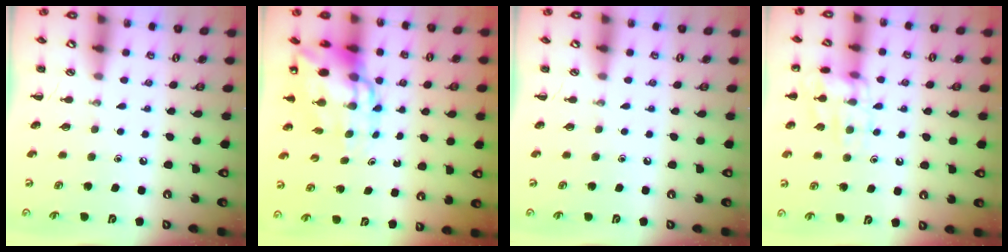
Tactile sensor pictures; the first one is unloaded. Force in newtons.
{"total": 13.9, "press": 13.3, "slide": 3.9}
{"total": 0.0}
{"total": 12.8, "press": 12.8, "slide": 0.3}